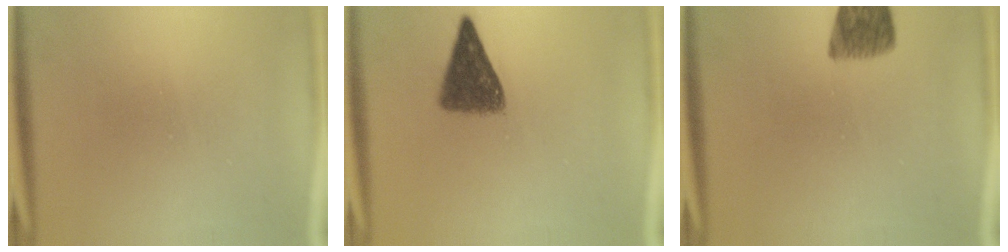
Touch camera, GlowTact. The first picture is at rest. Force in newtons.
{"total": 6.8}
{"total": 6.7}